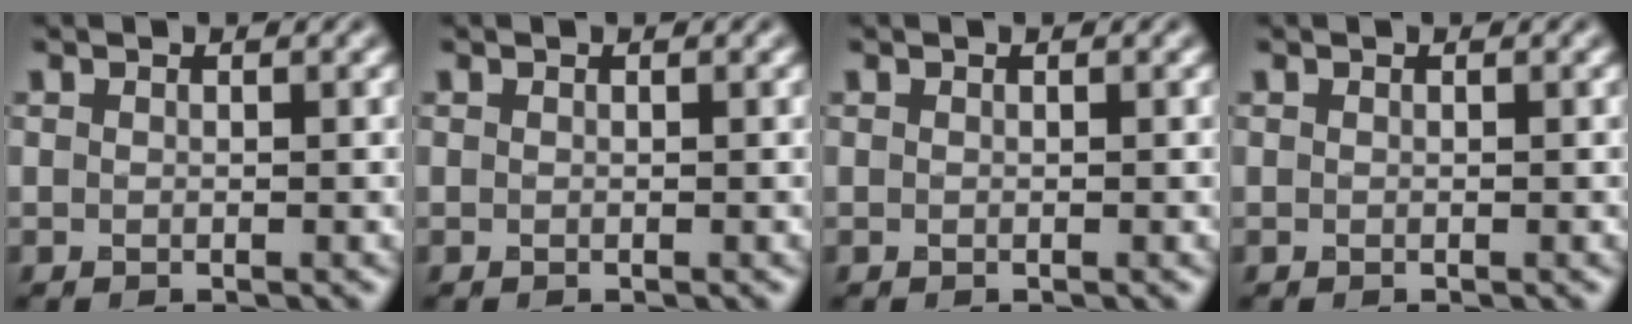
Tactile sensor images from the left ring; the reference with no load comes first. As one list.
[{"total": 0.0}, {"total": 0.0}, {"total": 0.0}]